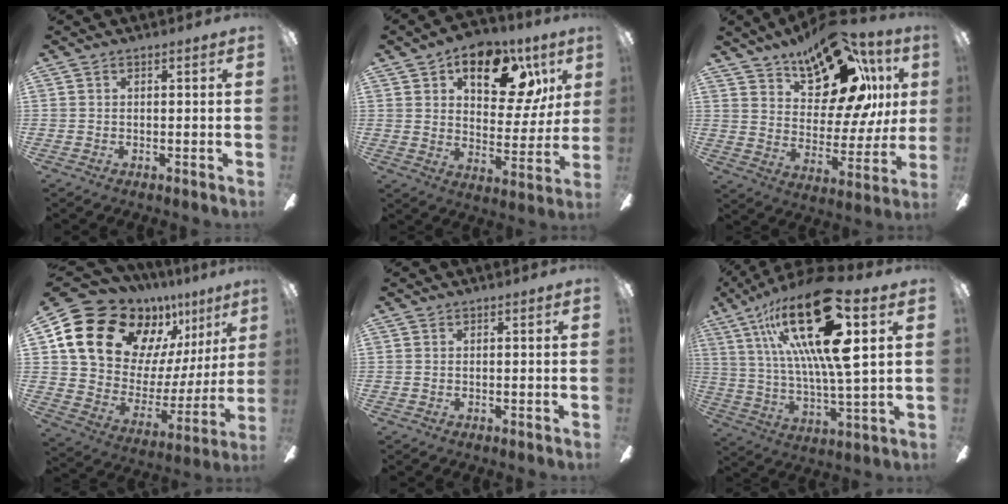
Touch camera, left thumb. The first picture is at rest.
{"total": 18.0, "force": [9.5, 9.9, 11.6], "torque": [-0.151, -0.032, 0.155]}
{"total": 23.6, "force": [14.3, 12.0, 14.5], "torque": [-0.216, -0.077, 0.246]}
{"total": 21.1, "force": [13.4, 12.9, 10.1], "torque": [-0.187, -0.083, 0.262]}
{"total": 0.0}
{"total": 27.4, "force": [12.0, 7.2, 23.5], "torque": [-0.431, -0.057, 0.186]}